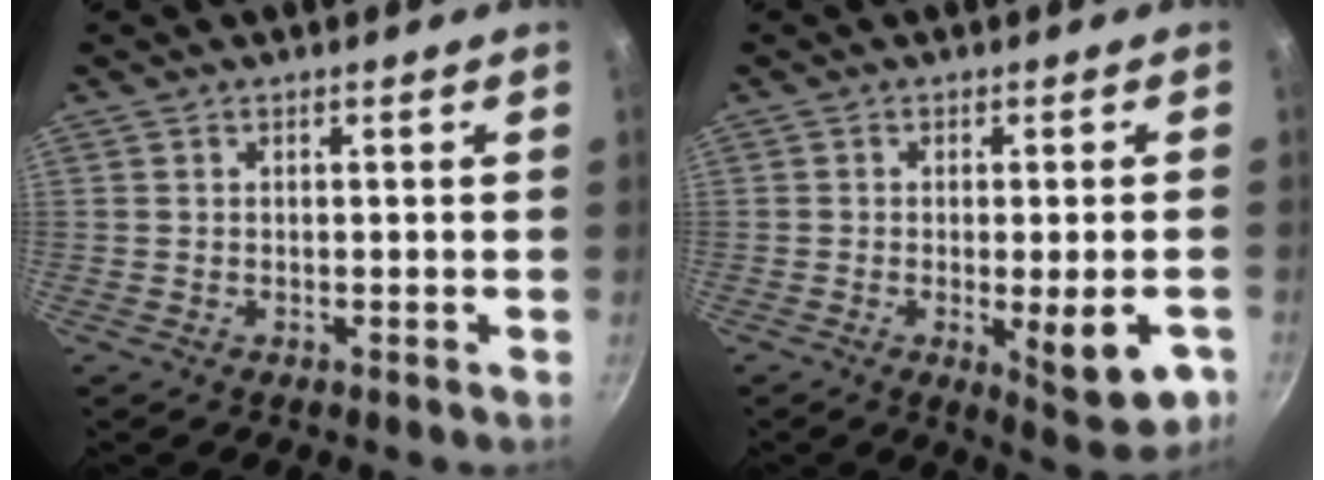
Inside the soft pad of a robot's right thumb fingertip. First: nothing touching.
{"total": 10.1, "force": [-3.2, 2.9, 9.1], "torque": [-0.105, -0.004, -0.034]}